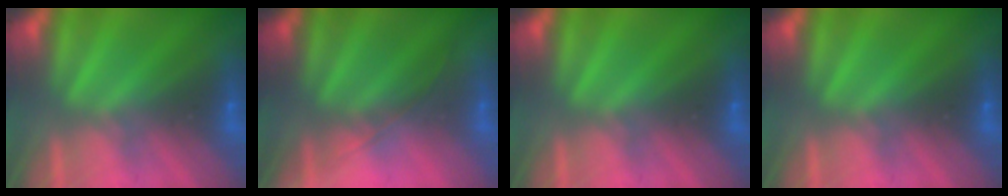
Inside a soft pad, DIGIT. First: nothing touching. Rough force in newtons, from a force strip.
{"total": 1.5}
{"total": 0.0}
{"total": 0.0}